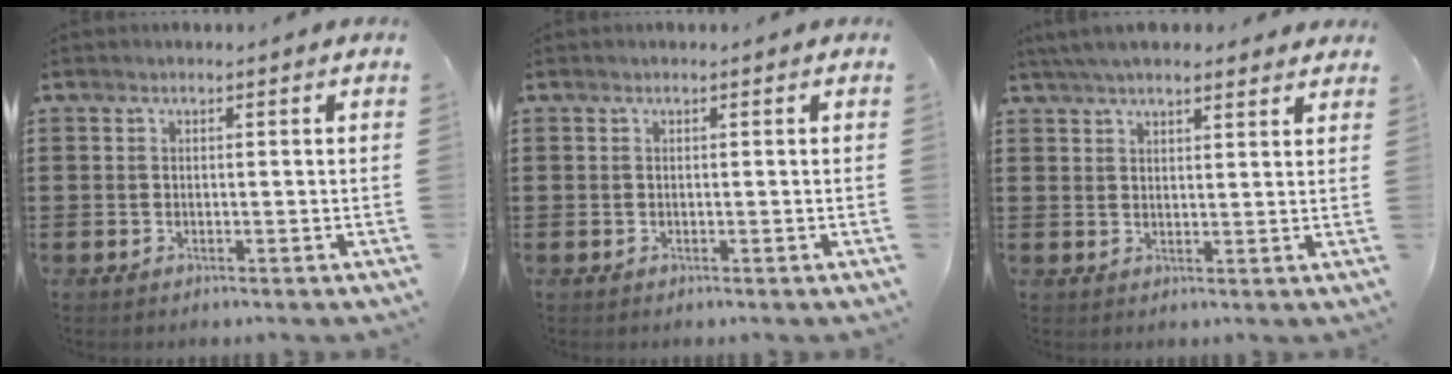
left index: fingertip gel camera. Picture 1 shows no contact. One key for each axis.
{"total": 0.0}
{"total": 4.5, "fx": 4.1, "fy": 0.9, "fz": 1.6, "tx": -0.041, "ty": -0.001, "tz": 0.077}